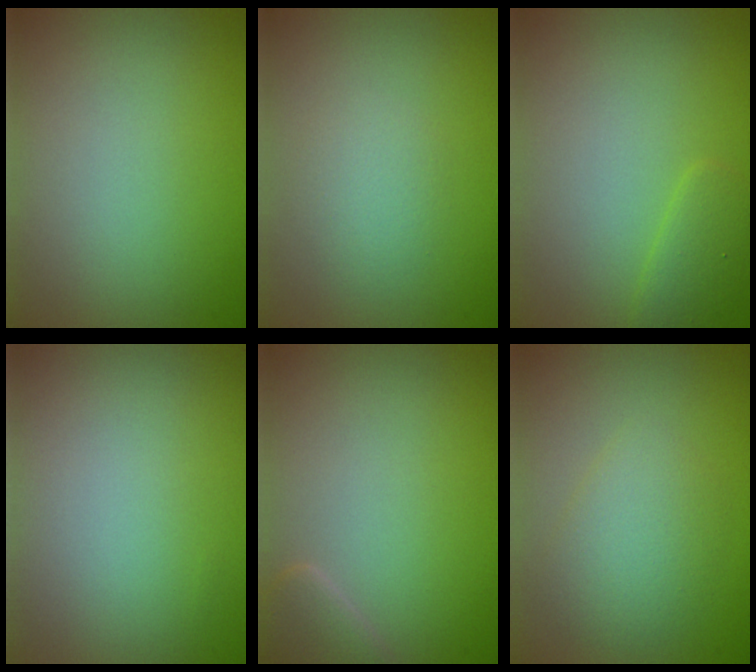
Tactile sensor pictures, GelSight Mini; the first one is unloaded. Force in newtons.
{"total": 1.6, "press": 1.6, "slide": 0.1}
{"total": 1.8, "press": 1.8, "slide": 0.1}
{"total": 0.0}
{"total": 1.9, "press": 1.9, "slide": 0.1}
{"total": 3.0, "press": 3.0, "slide": 0.1}